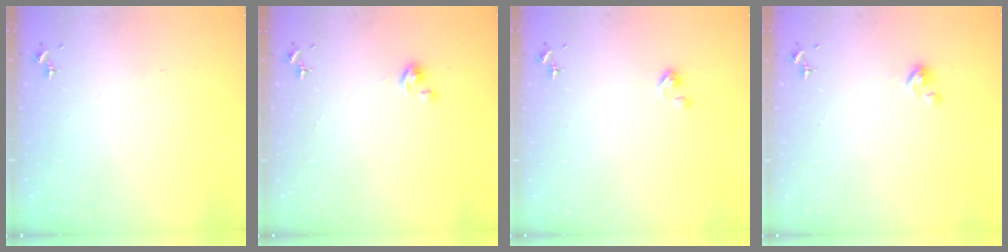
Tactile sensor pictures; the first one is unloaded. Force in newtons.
{"total": 2.3, "press": 2.2, "slide": 0.2}
{"total": 3.1, "press": 3.1, "slide": 0.2}
{"total": 2.4, "press": 2.4, "slide": 0.2}